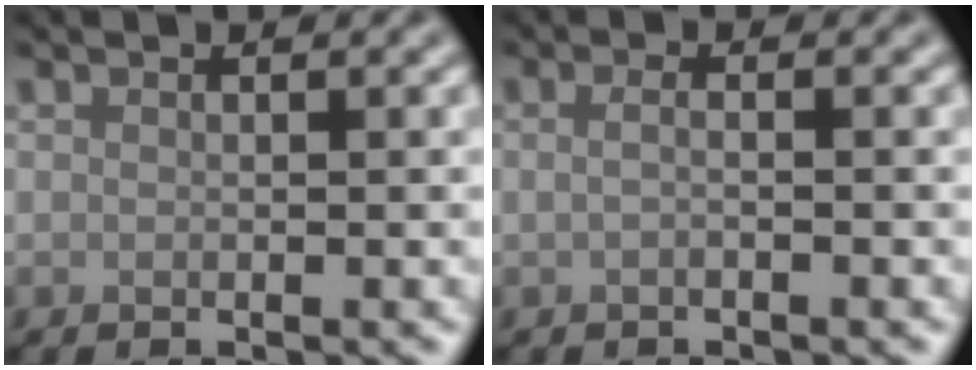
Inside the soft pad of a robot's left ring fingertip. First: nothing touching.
{"total": 1.2, "force": [0.0, 0.4, 1.1], "torque": [-0.021, -0.007, -0.008]}